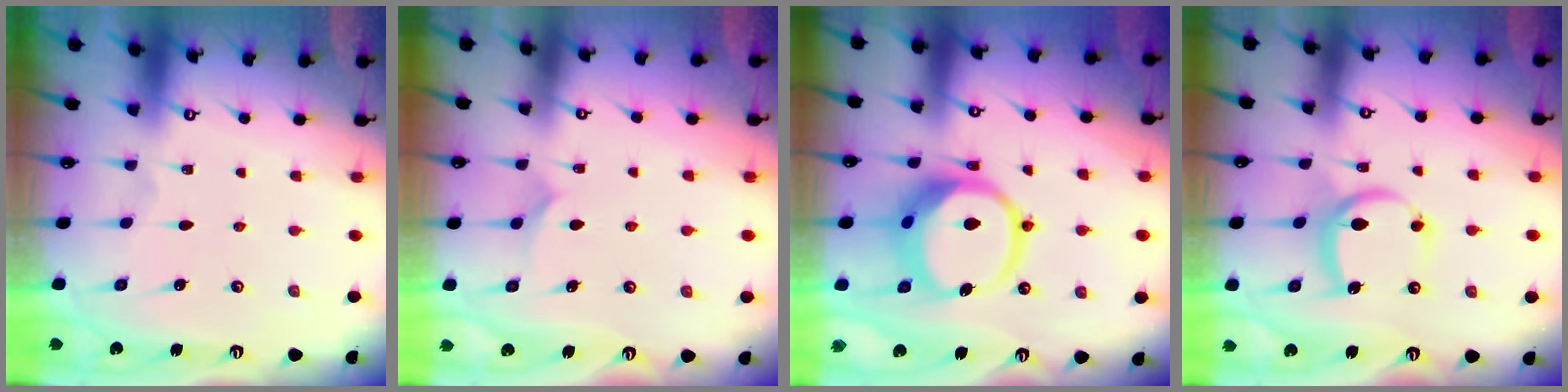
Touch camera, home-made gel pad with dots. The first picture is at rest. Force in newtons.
{"total": 6.0, "press": 5.9, "slide": 0.6}
{"total": 14.6, "press": 14.4, "slide": 1.9}
{"total": 9.7, "press": 9.7, "slide": 0.3}